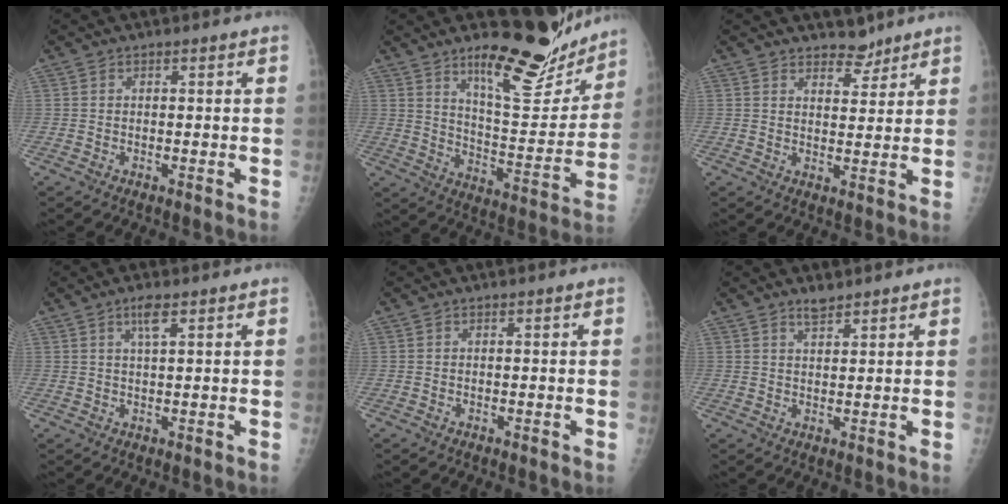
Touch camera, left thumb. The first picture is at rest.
{"total": 17.5, "force": [13.8, 5.4, 9.3], "torque": [-0.082, -0.111, 0.215]}
{"total": 4.1, "force": [3.5, 1.8, 0.9], "torque": [0.008, -0.027, 0.054]}
{"total": 2.8, "force": [1.5, 0.5, 2.3], "torque": [-0.047, -0.006, 0.028]}
{"total": 0.0}
{"total": 2.5, "force": [2.2, 0.8, 1.0], "torque": [-0.011, -0.015, 0.038]}